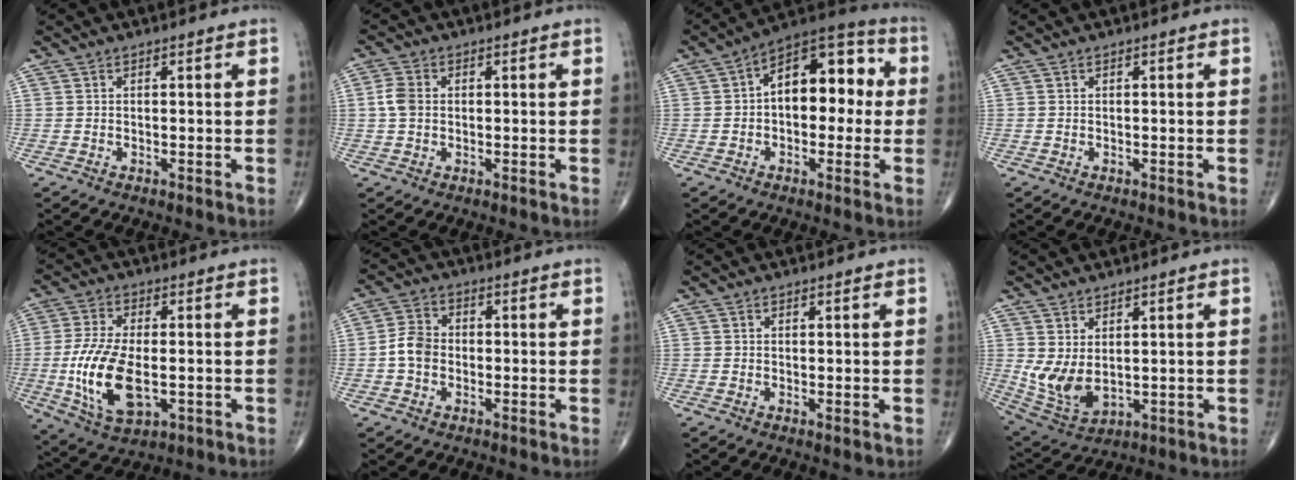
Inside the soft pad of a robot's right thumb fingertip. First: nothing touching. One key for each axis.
{"total": 3.6, "fx": 0.2, "fy": 2.7, "fz": 2.4, "tx": -0.053, "ty": 0.008, "tz": -0.002}
{"total": 14.6, "fx": 1.2, "fy": 8.5, "fz": 11.8, "tx": -0.136, "ty": 0.042, "tz": 0.004}
{"total": 0.0}
{"total": 14.3, "fx": -2.4, "fy": 7.0, "fz": 12.1, "tx": -0.247, "ty": -0.007, "tz": -0.036}
{"total": 5.1, "fx": -1.0, "fy": 4.0, "fz": 3.0, "tx": -0.050, "ty": 0.016, "tz": -0.027}
{"total": 0.6, "fx": 0.0, "fy": 0.2, "fz": 0.5, "tx": -0.012, "ty": -0.004, "tz": -0.001}
{"total": 8.1, "fx": 1.2, "fy": 4.5, "fz": 6.6, "tx": -0.126, "ty": -0.017, "tz": 0.045}